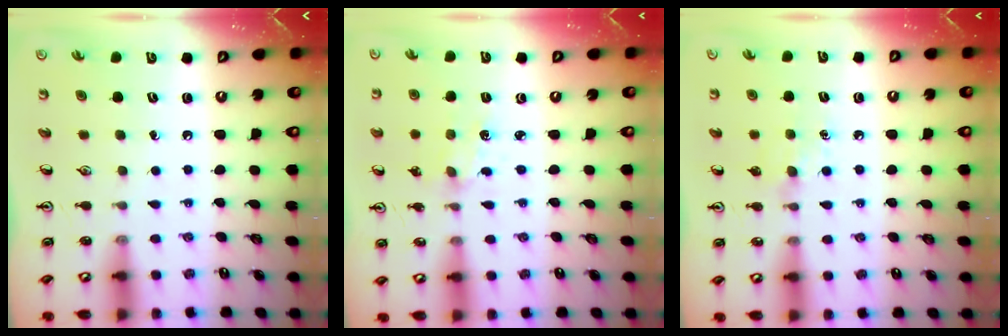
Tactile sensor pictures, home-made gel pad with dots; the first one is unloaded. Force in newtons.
{"total": 2.0, "press": 2.0, "slide": 0.3}
{"total": 5.4, "press": 5.3, "slide": 0.7}